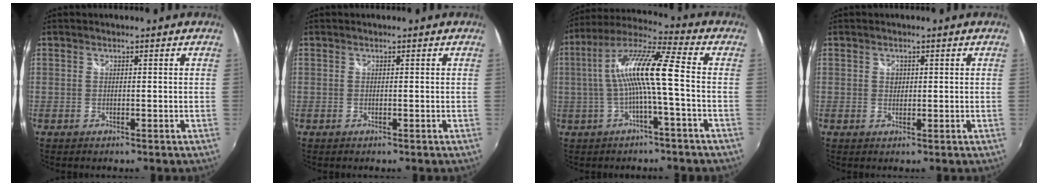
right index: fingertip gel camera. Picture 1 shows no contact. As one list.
[{"total": 0.0}, {"total": 12.4, "force": [-1.0, 0.5, 12.3], "torque": [-0.235, 0.018, -0.017]}, {"total": 1.2, "force": [0.3, 1.1, 0.4], "torque": [-0.004, 0.004, 0.005]}]